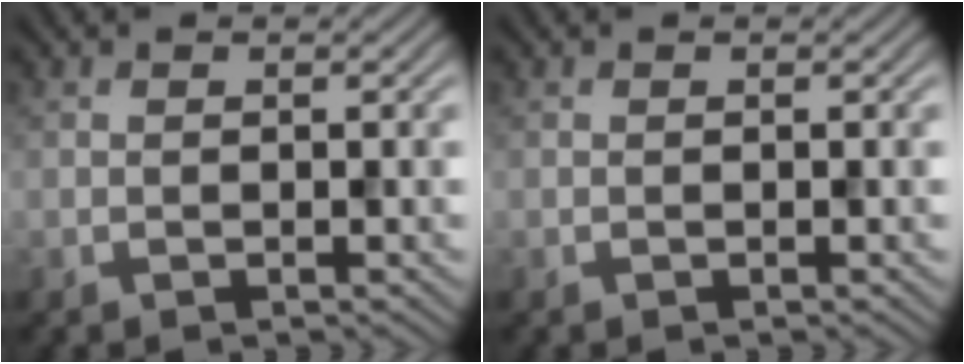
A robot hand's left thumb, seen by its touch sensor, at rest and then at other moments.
{"total": 0.0}